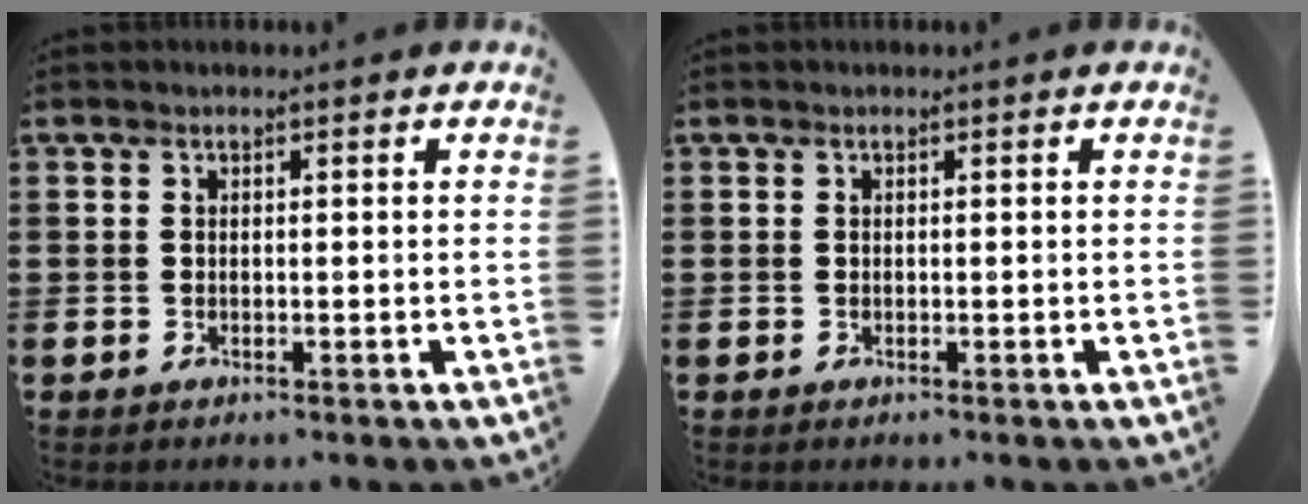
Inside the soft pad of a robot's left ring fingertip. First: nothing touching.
{"total": 0.0}